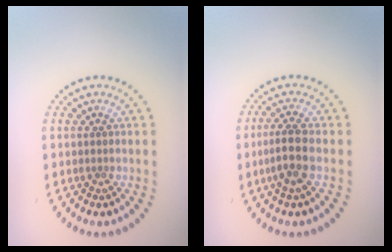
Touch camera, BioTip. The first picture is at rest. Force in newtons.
{"total": 2.9, "press": 2.6, "slide": 1.3}